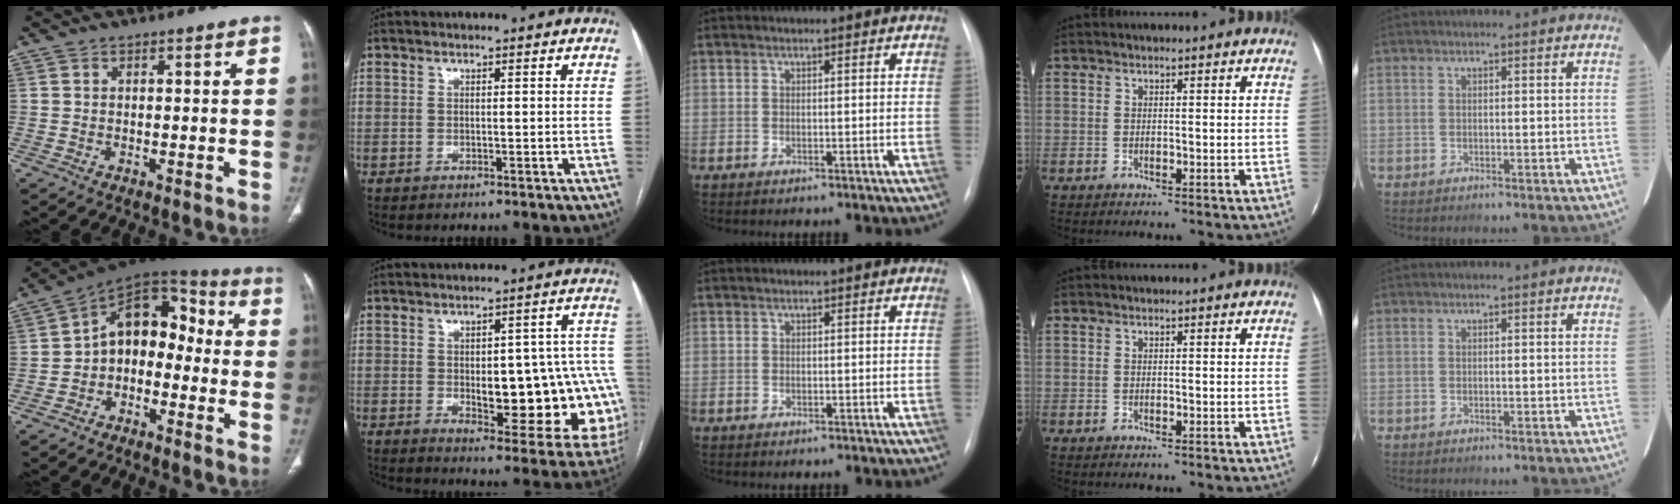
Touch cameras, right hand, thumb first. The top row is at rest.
{"thumb": {"total": 12.6, "force": [-2.1, 8.8, 8.8], "torque": [-0.098, 0.065, -0.052]}, "index": {"total": 19.0, "force": [-2.9, 7.1, 17.4], "torque": [-0.134, 0.031, -0.010]}}